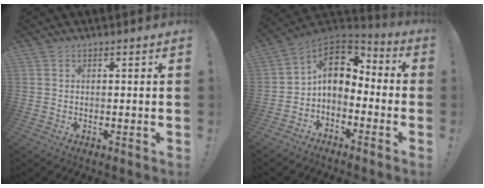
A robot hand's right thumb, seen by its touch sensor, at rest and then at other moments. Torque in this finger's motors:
{"motor_torque": [2.17, 1.75, 0.94, -0.99, 0.05]}